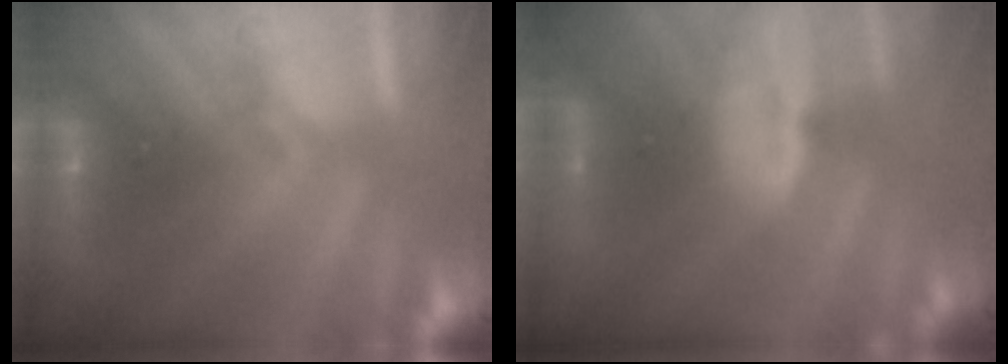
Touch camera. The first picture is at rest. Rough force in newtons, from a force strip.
{"total": 8.5}